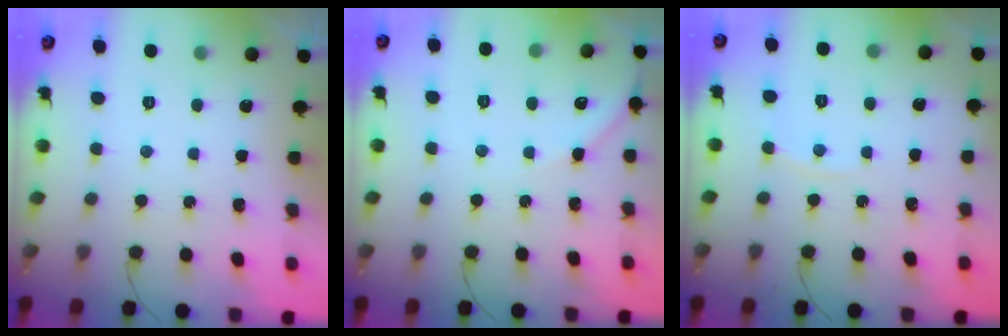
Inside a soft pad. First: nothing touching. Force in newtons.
{"total": 4.8, "press": 4.7, "slide": 0.7}
{"total": 2.7, "press": 2.7, "slide": 0.3}